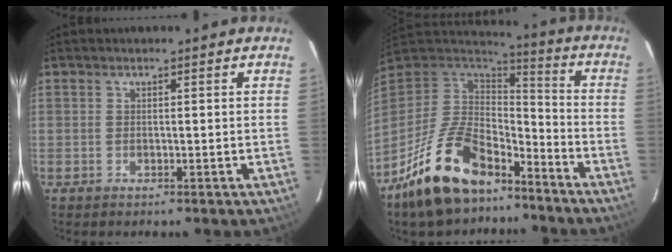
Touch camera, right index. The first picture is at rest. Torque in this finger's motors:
{"motor_torque": [0.68, -0.69, 0.85, 0.21]}